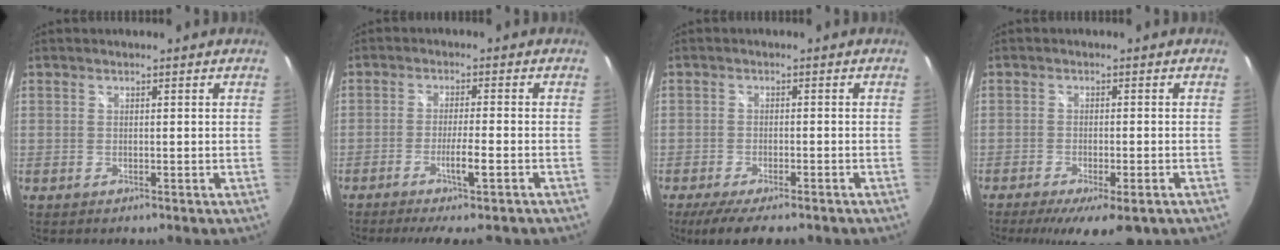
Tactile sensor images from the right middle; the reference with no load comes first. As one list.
[{"total": 6.9, "force": [-4.6, -0.2, 5.1], "torque": [-0.101, -0.017, -0.077]}, {"total": 8.2, "force": [-6.5, 1.8, 4.7], "torque": [-0.103, -0.023, -0.107]}, {"total": 10.4, "force": [-7.1, 2.8, 7.1], "torque": [-0.139, -0.032, -0.105]}]